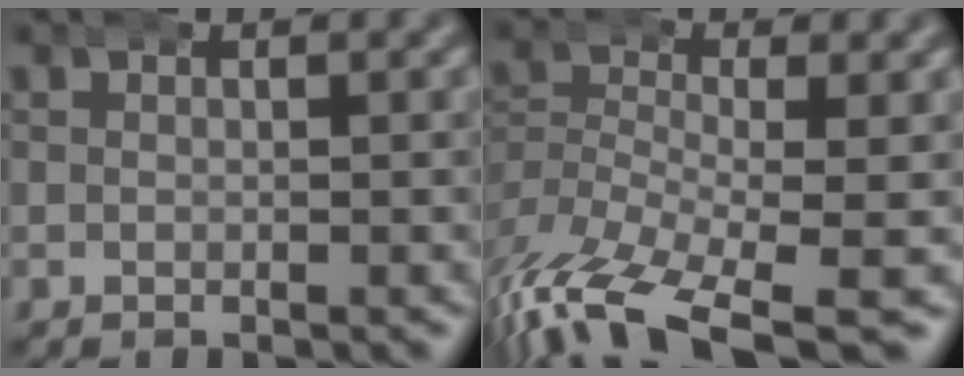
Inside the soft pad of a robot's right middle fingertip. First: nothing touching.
{"total": 9.1, "force": [-6.0, 3.5, 5.9], "torque": [-0.135, -0.049, -0.074]}